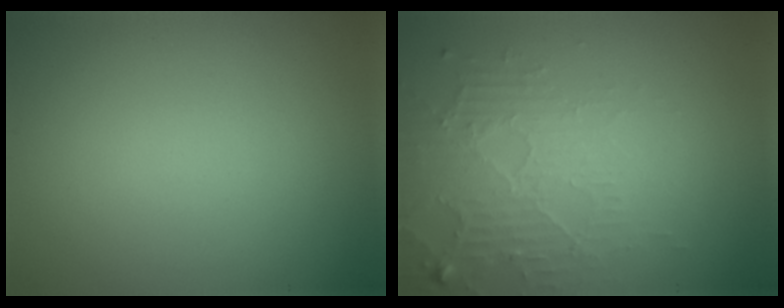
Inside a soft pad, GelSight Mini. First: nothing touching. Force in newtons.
{"total": 5.2, "press": 3.3, "slide": 4.1}